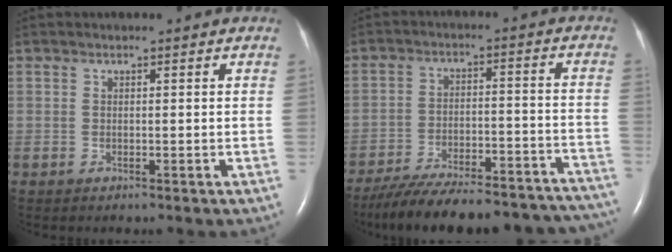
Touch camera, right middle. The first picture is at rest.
{"total": 28.3, "force": [-25.1, 6.6, 11.3], "torque": [-0.148, -0.005, -0.338]}